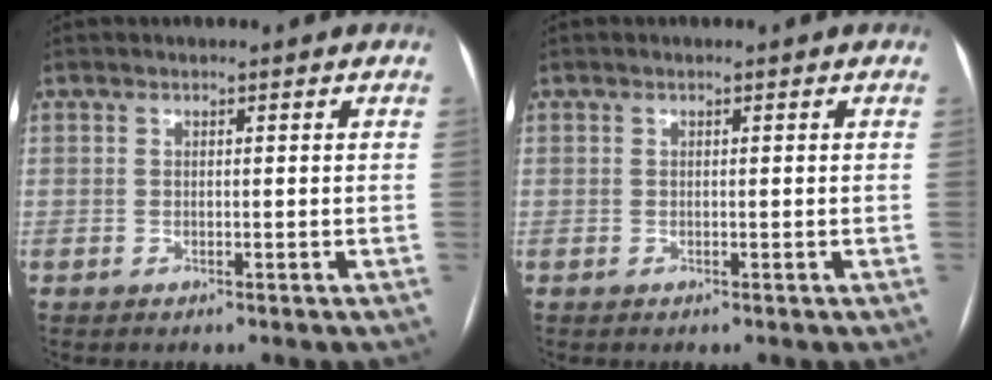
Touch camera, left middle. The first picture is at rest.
{"total": 0.0}